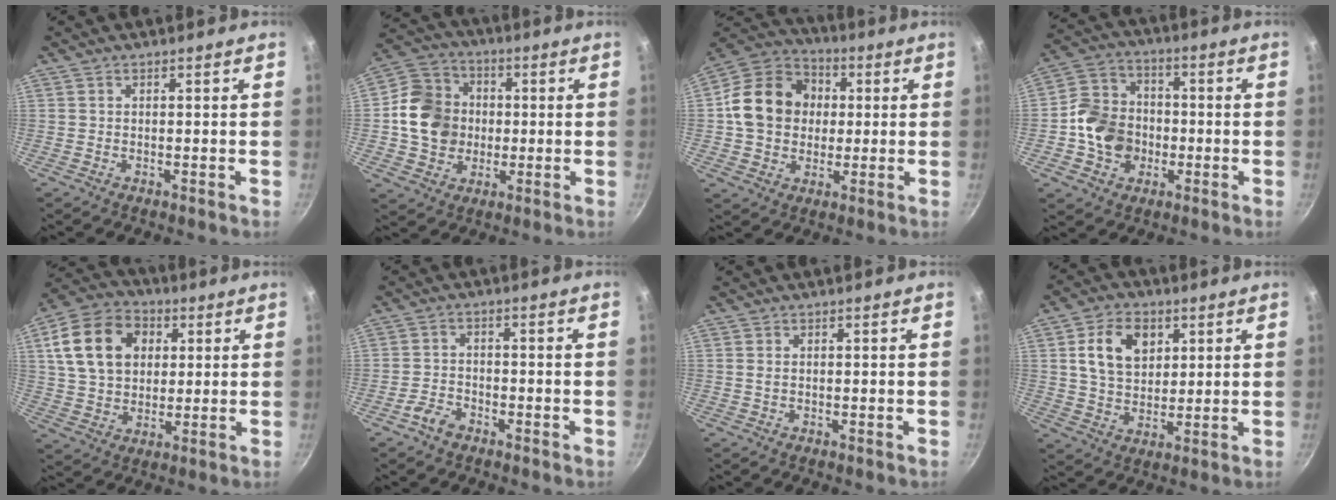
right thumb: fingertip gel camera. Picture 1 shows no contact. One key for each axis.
{"total": 13.3, "fx": -0.1, "fy": 11.6, "fz": 6.4, "tx": -0.090, "ty": 0.022, "tz": -0.011}
{"total": 15.8, "fx": 1.3, "fy": 13.2, "fz": 8.5, "tx": -0.122, "ty": 0.025, "tz": 0.010}
{"total": 12.0, "fx": -2.1, "fy": 10.1, "fz": 6.1, "tx": -0.087, "ty": 0.028, "tz": -0.051}
{"total": 16.4, "fx": 4.5, "fy": 12.1, "fz": 10.1, "tx": -0.163, "ty": 0.008, "tz": 0.072}
{"total": 3.7, "fx": -2.6, "fy": 2.0, "fz": 1.7, "tx": -0.034, "ty": 0.024, "tz": -0.050}
{"total": 0.6, "fx": 0.1, "fy": 0.3, "fz": 0.5, "tx": -0.011, "ty": 0.000, "tz": 0.002}
{"total": 10.9, "fx": 3.5, "fy": 7.7, "fz": 6.9, "tx": -0.099, "ty": -0.007, "tz": 0.060}